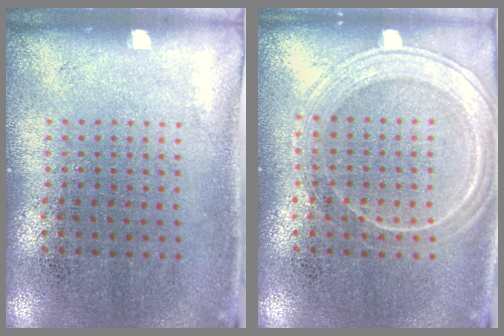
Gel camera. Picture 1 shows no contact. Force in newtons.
{"total": 2.8, "press": 2.8, "slide": 0.5}